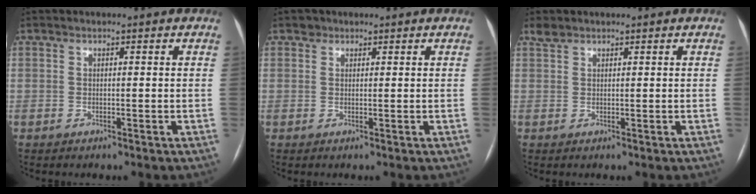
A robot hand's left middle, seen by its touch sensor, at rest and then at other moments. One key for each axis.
{"total": 1.0, "fx": 0.7, "fy": 0.8, "fz": 0.0, "tx": 0.008, "ty": 0.001, "tz": 0.007}
{"total": 1.3, "fx": 1.2, "fy": 0.5, "fz": 0.2, "tx": -0.008, "ty": 0.009, "tz": 0.026}